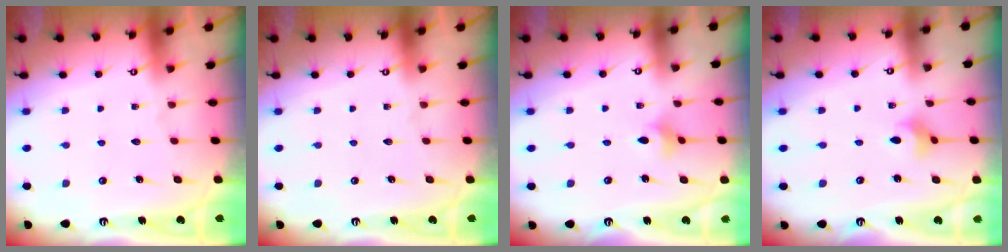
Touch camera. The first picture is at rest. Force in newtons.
{"total": 0.0}
{"total": 3.3, "press": 3.2, "slide": 0.6}
{"total": 3.0, "press": 3.0, "slide": 0.4}